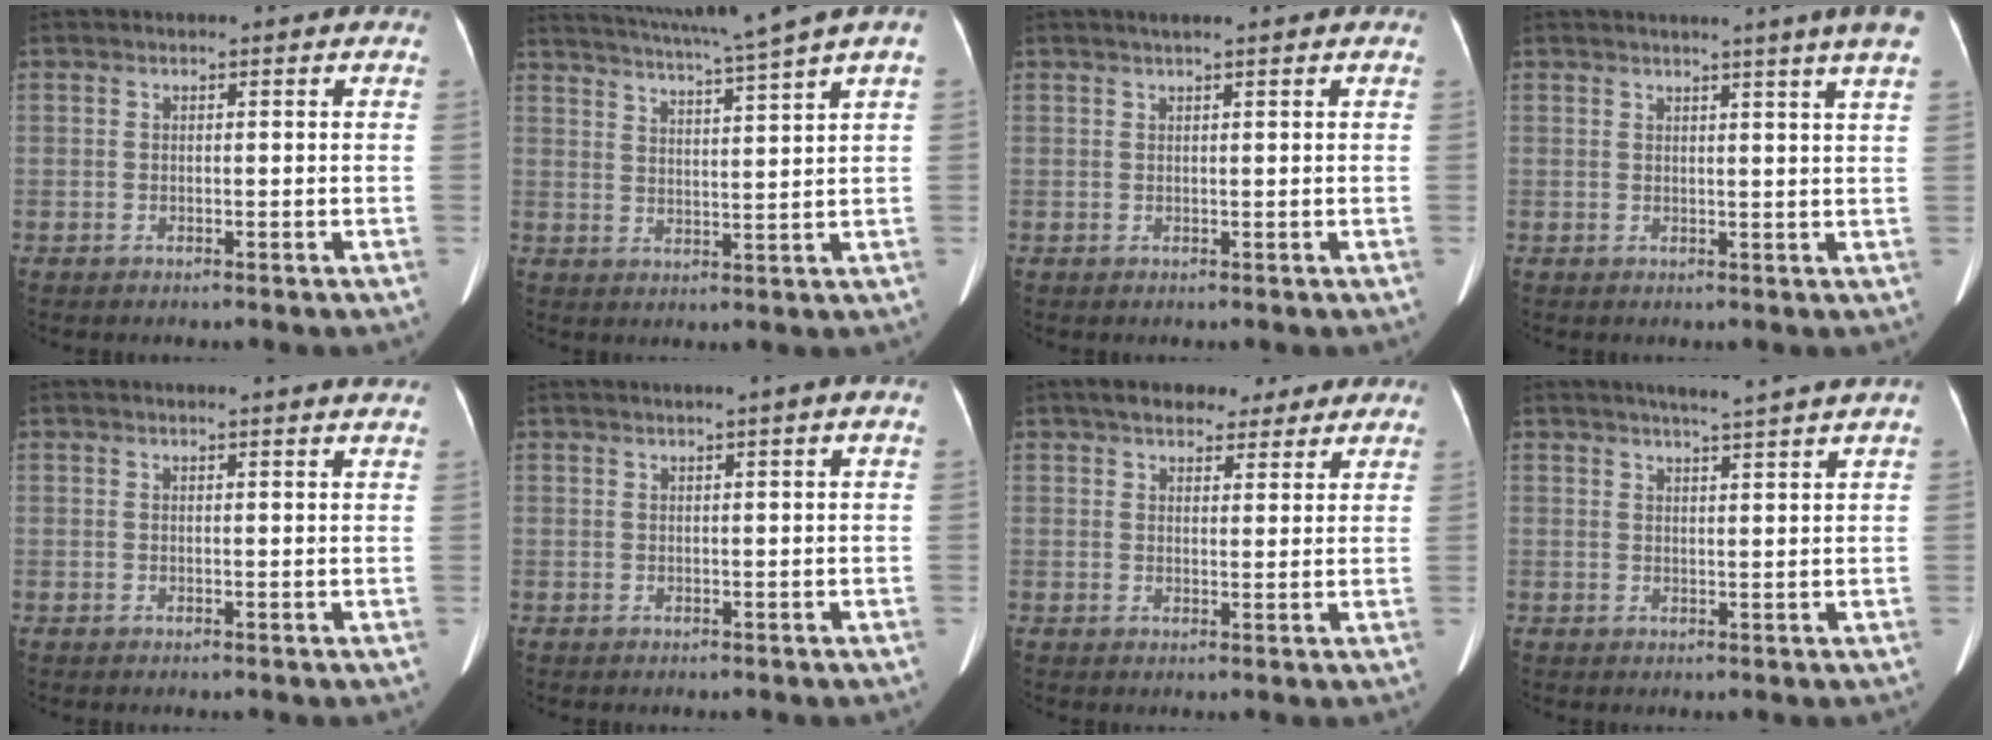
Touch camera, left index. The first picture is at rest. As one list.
[{"total": 11.7, "force": [9.7, -2.2, 6.1], "torque": [-0.106, -0.008, 0.140]}, {"total": 1.4, "force": [1.1, -0.2, 0.8], "torque": [-0.015, 0.014, 0.020]}, {"total": 6.0, "force": [4.5, -1.3, 3.8], "torque": [-0.046, -0.004, 0.038]}, {"total": 3.6, "force": [3.3, -0.6, 1.3], "torque": [-0.018, 0.001, 0.023]}, {"total": 1.6, "force": [0.9, -0.5, 1.3], "torque": [-0.022, 0.001, 0.018]}, {"total": 8.1, "force": [6.2, 3.7, 3.6], "torque": [-0.037, 0.023, 0.086]}, {"total": 5.0, "force": [4.2, -1.0, 2.4], "torque": [-0.036, 0.002, 0.054]}]